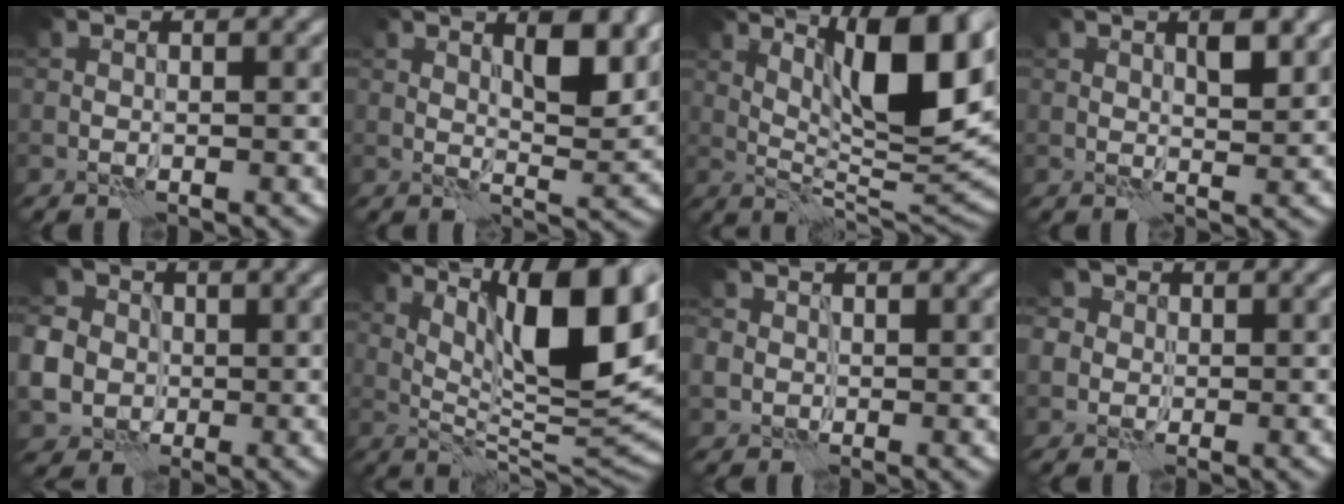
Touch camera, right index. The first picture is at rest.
{"total": 4.8, "force": [2.4, 1.5, 3.9], "torque": [-0.058, -0.003, 0.039]}
{"total": 12.1, "force": [4.9, 2.9, 10.7], "torque": [-0.162, 0.003, 0.084]}
{"total": 2.4, "force": [1.3, 0.8, 1.9], "torque": [-0.026, -0.001, 0.023]}
{"total": 8.4, "force": [-0.1, 7.7, 3.4], "torque": [-0.087, 0.000, -0.027]}
{"total": 13.5, "force": [5.3, 3.3, 12.0], "torque": [-0.178, 0.005, 0.095]}
{"total": 3.5, "force": [0.6, 3.2, 1.3], "torque": [-0.040, 0.010, 0.000]}
{"total": 6.7, "force": [2.6, 5.6, 2.6], "torque": [-0.043, 0.029, 0.011]}